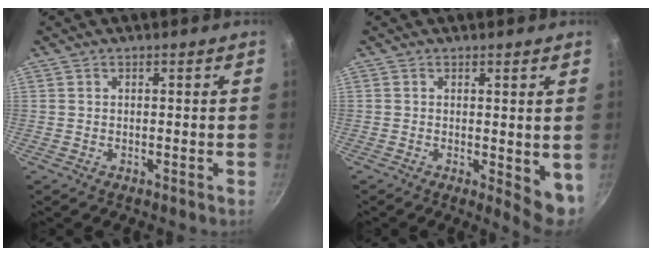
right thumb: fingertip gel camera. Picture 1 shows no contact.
{"total": 5.5, "force": [0.1, 2.4, 5.0], "torque": [-0.060, -0.010, 0.006]}